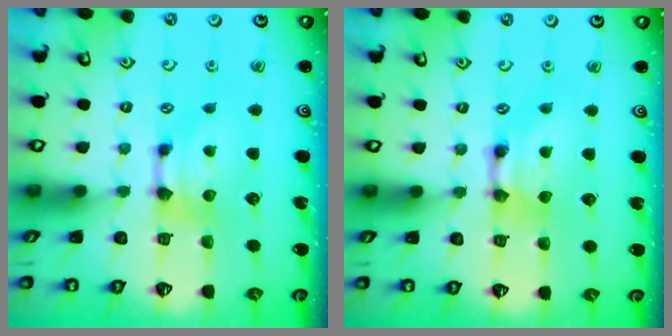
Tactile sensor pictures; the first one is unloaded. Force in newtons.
{"total": 1.8, "press": 1.8, "slide": 0.1}